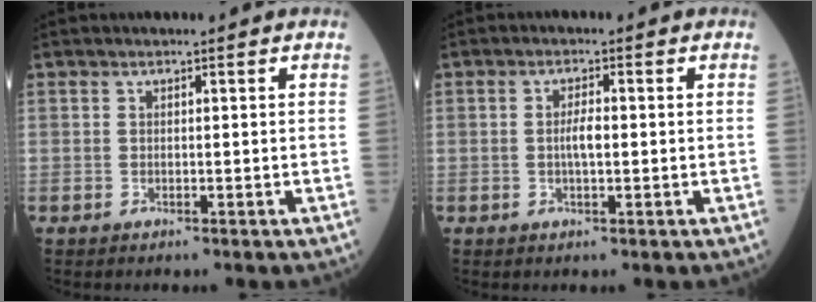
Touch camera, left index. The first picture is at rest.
{"total": 2.5, "force": [-0.7, 0.6, 2.3], "torque": [-0.041, 0.000, -0.016]}